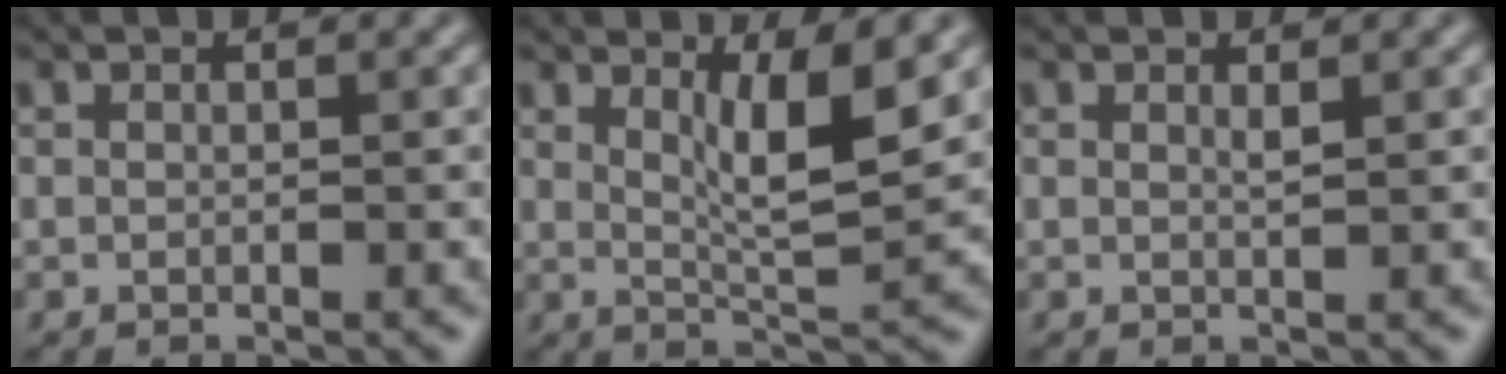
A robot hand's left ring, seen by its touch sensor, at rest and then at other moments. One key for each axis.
{"total": 4.7, "fx": 1.9, "fy": 1.0, "fz": 4.2, "tx": -0.068, "ty": -0.011, "tz": 0.035}
{"total": 0.6, "fx": 0.4, "fy": 0.0, "fz": 0.4, "tx": -0.005, "ty": -0.002, "tz": 0.008}